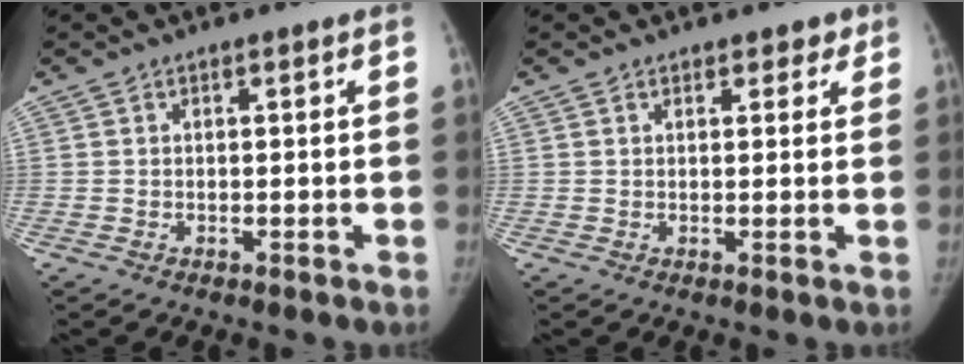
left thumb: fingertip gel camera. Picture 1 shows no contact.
{"total": 2.3, "force": [1.6, 1.3, 0.9], "torque": [0.011, -0.005, 0.014]}